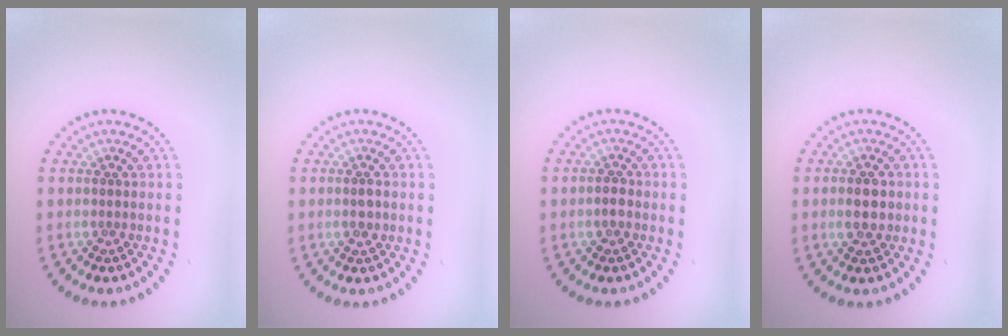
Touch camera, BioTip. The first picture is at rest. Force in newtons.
{"total": 1.2, "press": 1.1, "slide": 0.3}
{"total": 1.1, "press": 1.1, "slide": 0.4}
{"total": 2.8, "press": 2.8, "slide": 0.0}